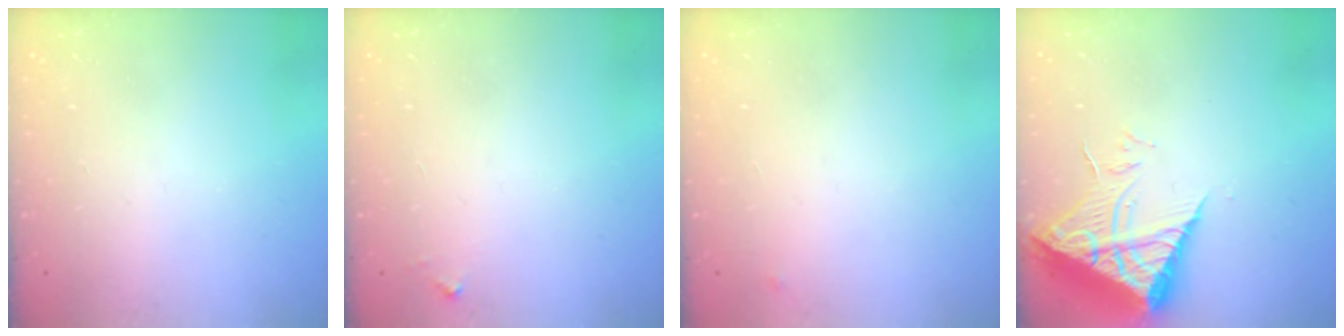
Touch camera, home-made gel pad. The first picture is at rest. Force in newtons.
{"total": 2.8, "press": 2.8, "slide": 0.2}
{"total": 2.5, "press": 2.4, "slide": 0.4}
{"total": 9.7, "press": 9.6, "slide": 0.8}